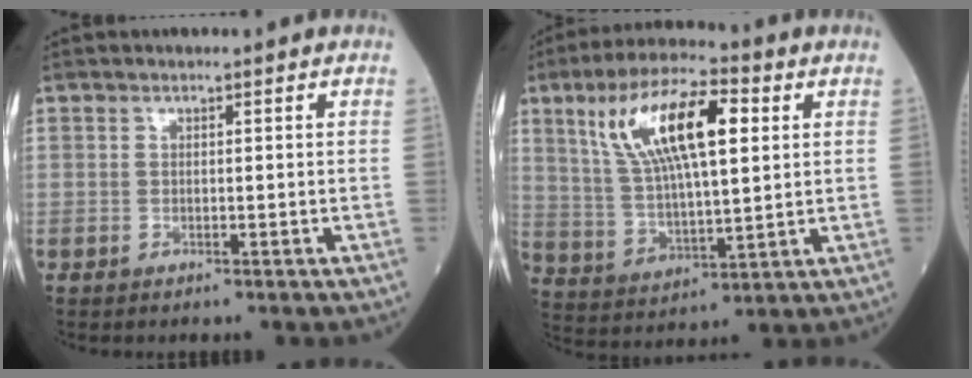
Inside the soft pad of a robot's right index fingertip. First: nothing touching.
{"total": 15.6, "force": [5.4, 4.4, 14.0], "torque": [-0.271, 0.021, 0.101]}